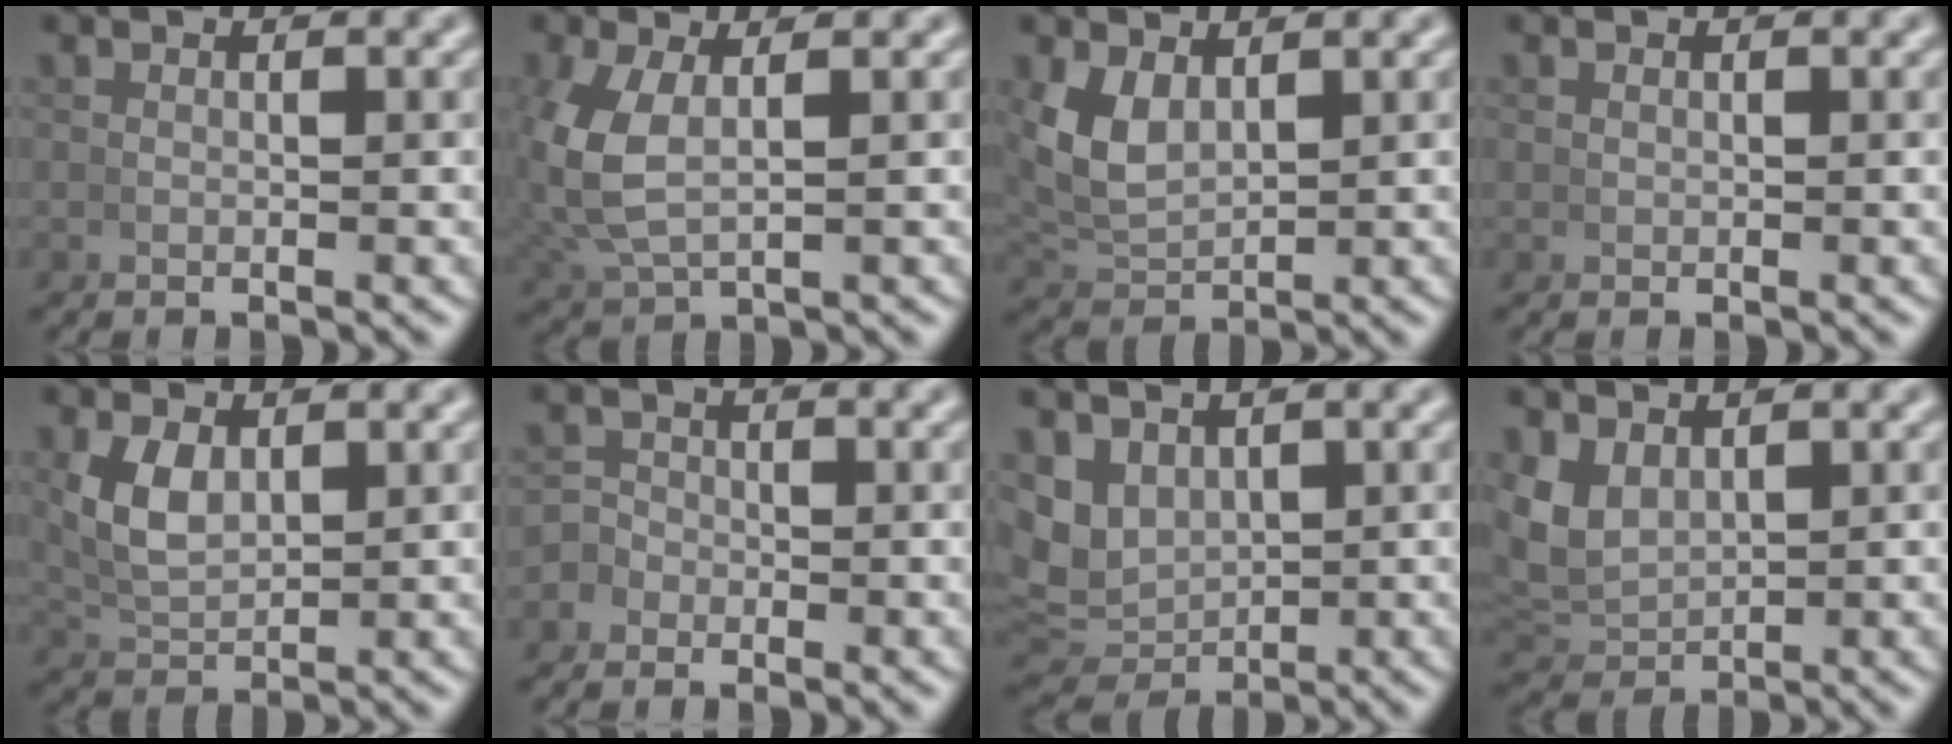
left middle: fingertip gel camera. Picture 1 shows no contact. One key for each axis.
{"total": 4.6, "fx": 0.9, "fy": 2.8, "fz": 3.6, "tx": -0.109, "ty": -0.009, "tz": 0.032}
{"total": 4.0, "fx": 1.4, "fy": 2.6, "fz": 2.7, "tx": -0.076, "ty": -0.007, "tz": 0.039}
{"total": 0.0}
{"total": 3.5, "fx": 1.2, "fy": 2.1, "fz": 2.5, "tx": -0.059, "ty": -0.003, "tz": 0.032}
{"total": 1.8, "fx": -1.0, "fy": 1.5, "fz": 0.2, "tx": 0.002, "ty": -0.004, "tz": -0.024}
{"total": 7.8, "fx": 1.1, "fy": 6.8, "fz": 3.6, "tx": -0.112, "ty": -0.036, "tz": 0.033}
{"total": 5.0, "fx": 1.2, "fy": 4.0, "fz": 2.7, "tx": -0.096, "ty": -0.024, "tz": 0.038}